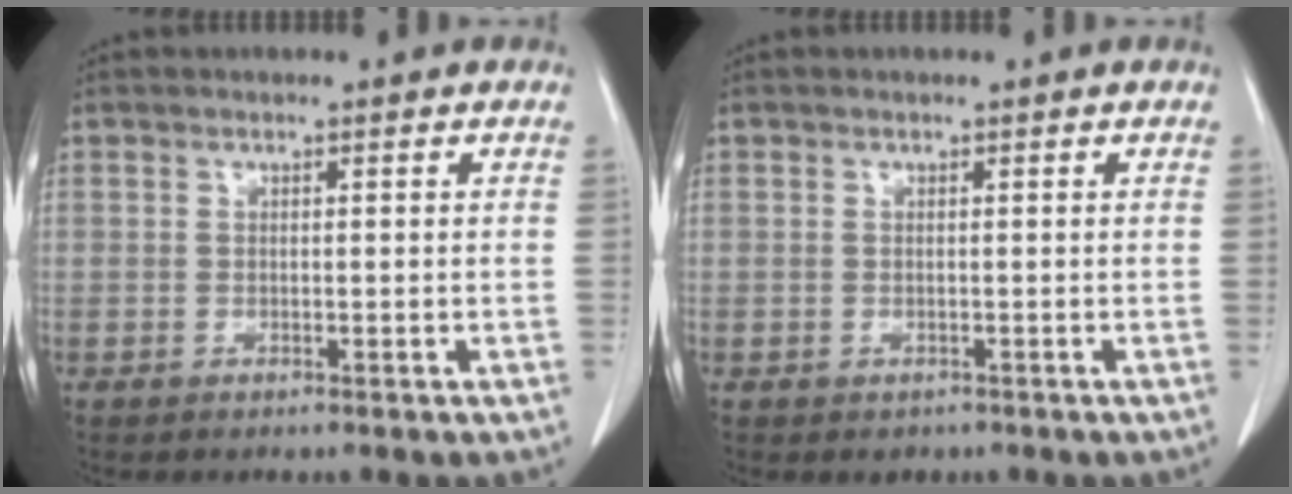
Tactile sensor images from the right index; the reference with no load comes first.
{"total": 1.4, "force": [-0.6, 1.2, 0.2], "torque": [-0.003, 0.004, -0.003]}